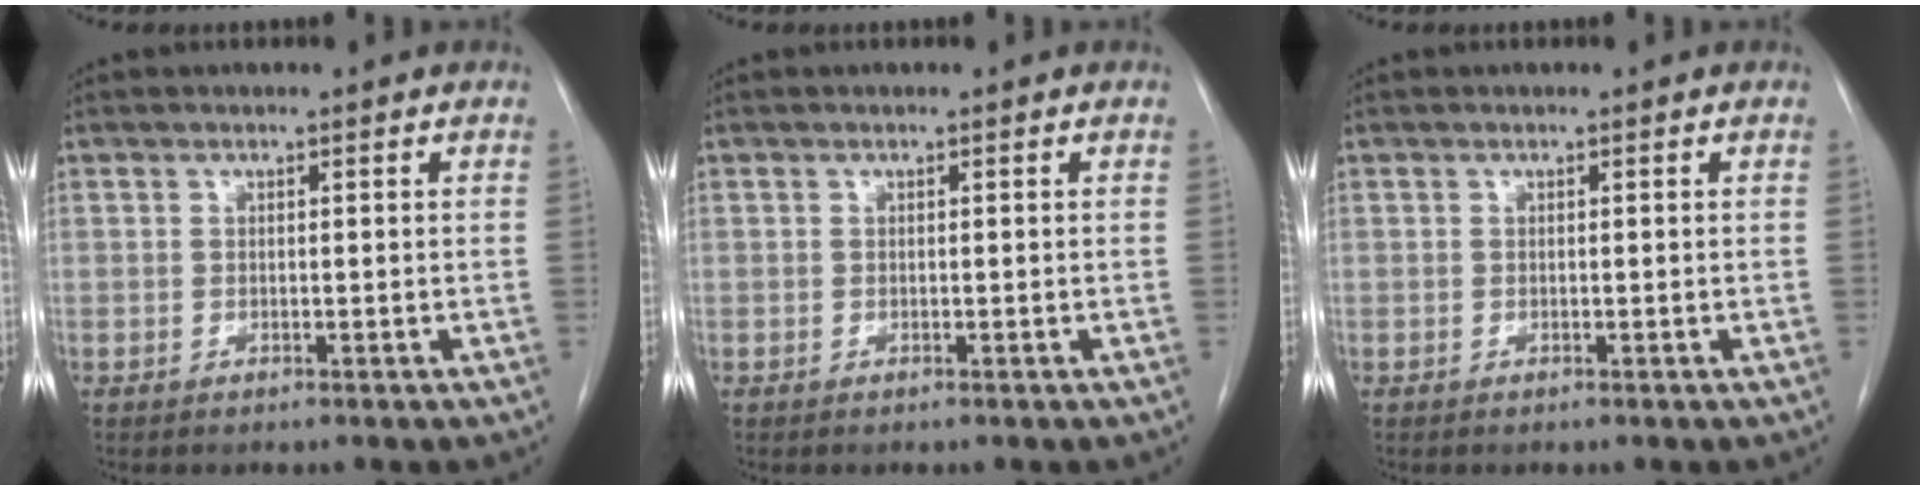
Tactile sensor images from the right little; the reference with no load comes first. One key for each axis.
{"total": 0.0}
{"total": 0.0}